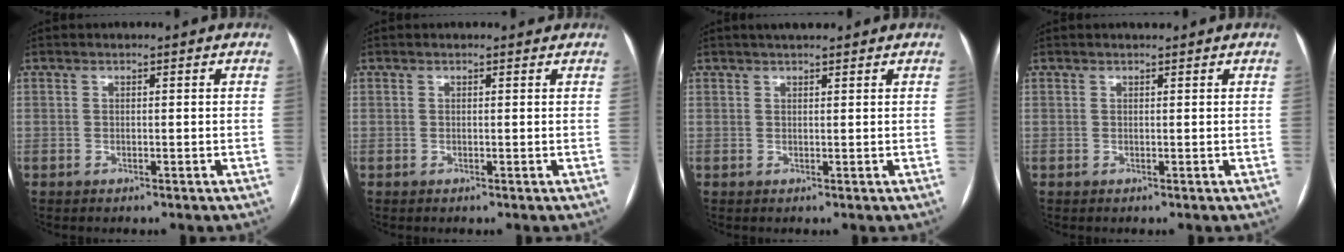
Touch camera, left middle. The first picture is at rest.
{"total": 1.8, "force": [1.7, 0.5, 0.5], "torque": [-0.013, 0.016, 0.016]}
{"total": 3.8, "force": [3.1, 0.7, 2.0], "torque": [-0.030, 0.022, 0.049]}
{"total": 1.2, "force": [1.1, 0.1, 0.6], "torque": [-0.014, 0.007, 0.018]}